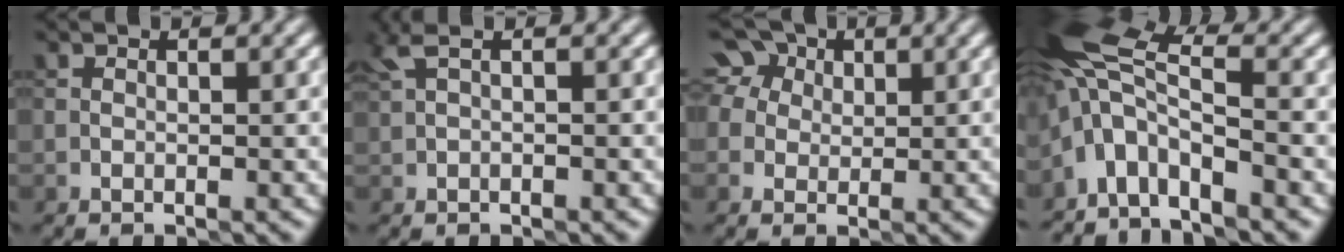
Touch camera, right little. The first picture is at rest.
{"total": 1.5, "force": [0.6, 0.3, 1.3], "torque": [-0.028, 0.008, 0.010]}
{"total": 6.5, "force": [2.9, 4.9, 3.2], "torque": [-0.059, 0.033, 0.025]}
{"total": 5.9, "force": [-3.1, 2.5, 4.3], "torque": [-0.083, 0.012, -0.073]}